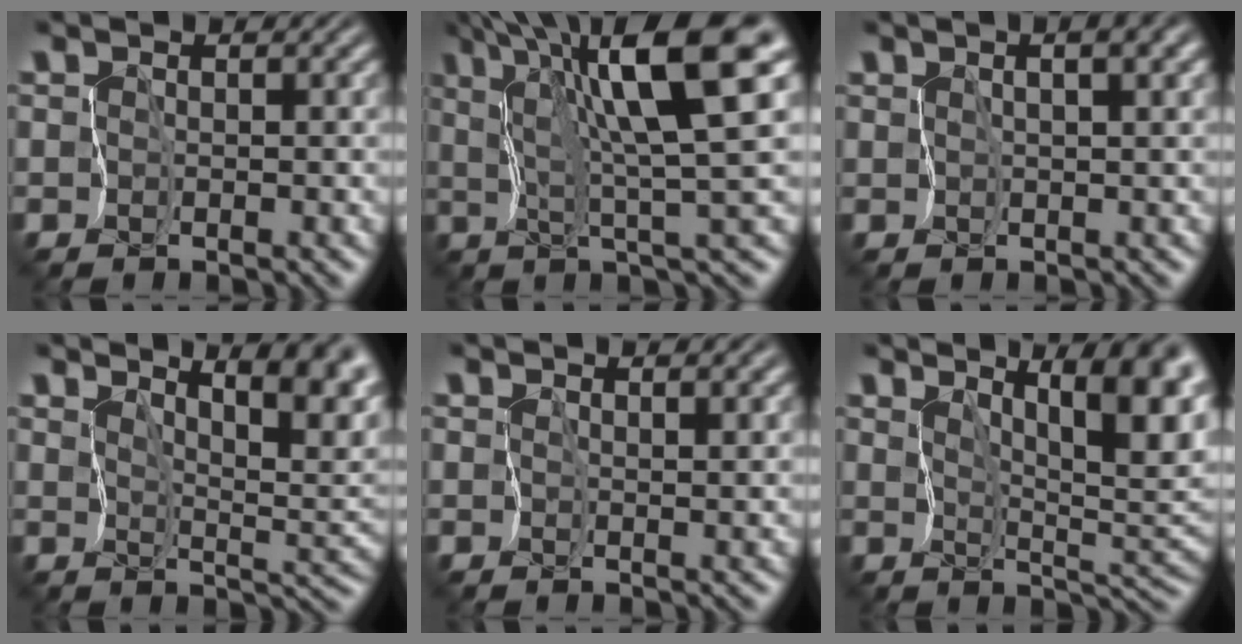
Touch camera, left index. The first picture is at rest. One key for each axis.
{"total": 10.8, "fx": 4.8, "fy": 1.3, "fz": 9.6, "tx": -0.145, "ty": 0.016, "tz": 0.080}
{"total": 4.2, "fx": 2.0, "fy": 1.7, "fz": 3.3, "tx": -0.043, "ty": 0.013, "tz": 0.029}
{"total": 7.0, "fx": 4.6, "fy": 1.5, "fz": 5.0, "tx": -0.074, "ty": 0.010, "tz": 0.073}
{"total": 1.7, "fx": 1.3, "fy": 0.3, "fz": 1.0, "tx": -0.018, "ty": 0.002, "tz": 0.025}
{"total": 8.6, "fx": 4.6, "fy": 2.0, "fz": 7.0, "tx": -0.094, "ty": 0.010, "tz": 0.072}